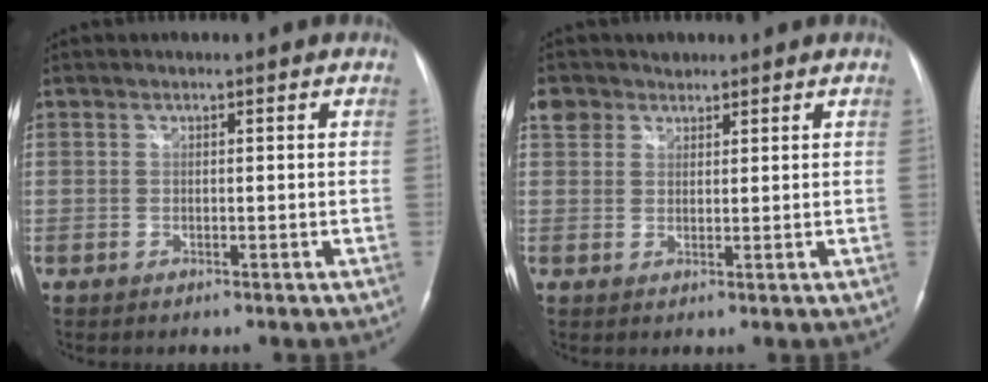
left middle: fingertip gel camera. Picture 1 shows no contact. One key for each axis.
{"total": 3.7, "fx": 2.4, "fy": 2.8, "fz": 0.4, "tx": -0.011, "ty": 0.016, "tz": 0.042}